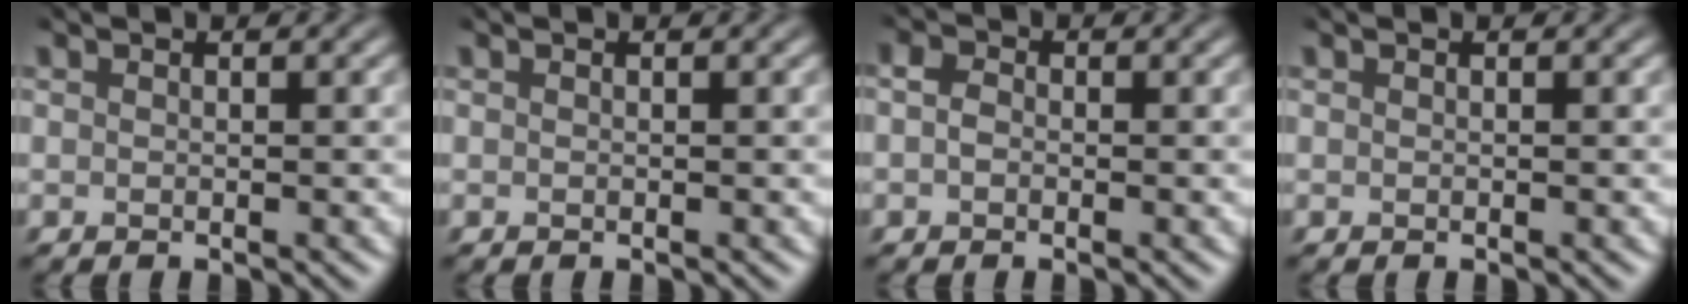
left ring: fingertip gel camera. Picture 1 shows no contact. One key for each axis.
{"total": 0.0}
{"total": 1.2, "fx": -1.1, "fy": 0.5, "fz": -0.3, "tx": -0.005, "ty": 0.006, "tz": -0.017}
{"total": 0.0}